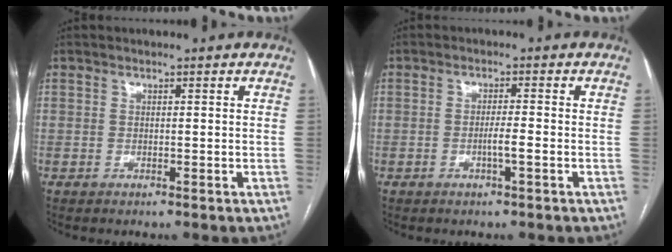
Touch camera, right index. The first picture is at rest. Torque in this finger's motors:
{"motor_torque": [0.36, -0.30, 0.27, 0.05]}